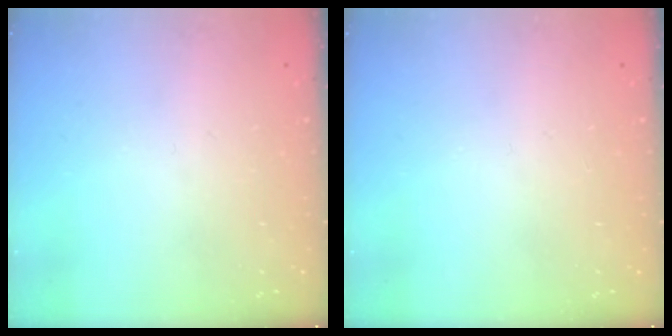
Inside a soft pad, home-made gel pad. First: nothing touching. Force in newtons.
{"total": 0.0}